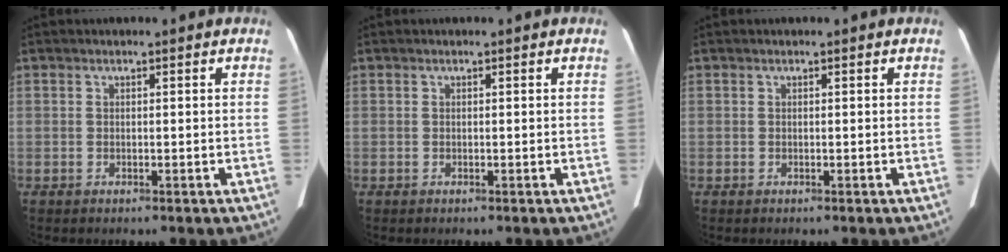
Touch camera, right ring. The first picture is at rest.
{"total": 0.0}
{"total": 0.0}